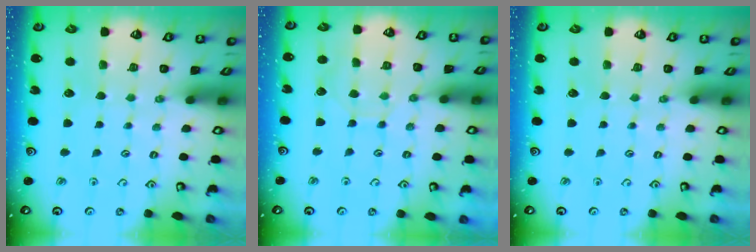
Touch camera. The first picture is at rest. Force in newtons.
{"total": 5.0, "press": 4.9, "slide": 0.4}
{"total": 0.0}